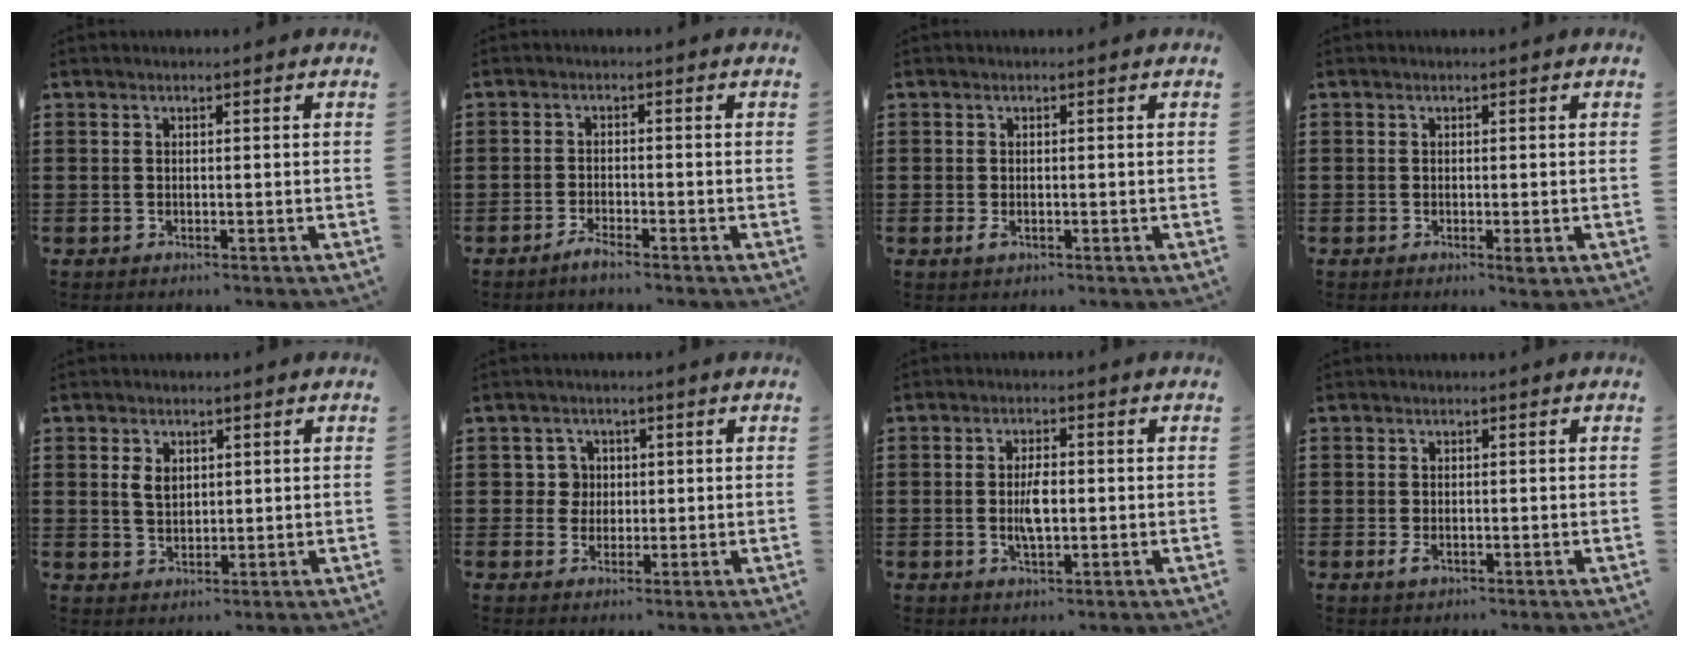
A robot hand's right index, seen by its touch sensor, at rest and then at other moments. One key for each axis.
{"total": 1.9, "fx": -1.8, "fy": -0.1, "fz": 0.8, "tx": -0.015, "ty": -0.001, "tz": -0.032}
{"total": 1.1, "fx": -0.3, "fy": 0.5, "fz": 0.9, "tx": -0.018, "ty": -0.001, "tz": -0.006}
{"total": 1.3, "fx": -0.3, "fy": 0.2, "fz": 1.2, "tx": -0.030, "ty": -0.009, "tz": -0.006}
{"total": 2.9, "fx": 0.9, "fy": 1.9, "fz": 1.9, "tx": -0.044, "ty": 0.007, "tz": 0.016}
{"total": 3.3, "fx": 0.4, "fy": 3.1, "fz": 0.9, "tx": -0.033, "ty": 0.010, "tz": 0.005}
{"total": 4.4, "fx": -0.2, "fy": 1.7, "fz": 4.1, "tx": -0.088, "ty": -0.003, "tz": -0.009}
{"total": 1.3, "fx": -0.4, "fy": 0.6, "fz": 1.1, "tx": -0.029, "ty": -0.004, "tz": -0.009}